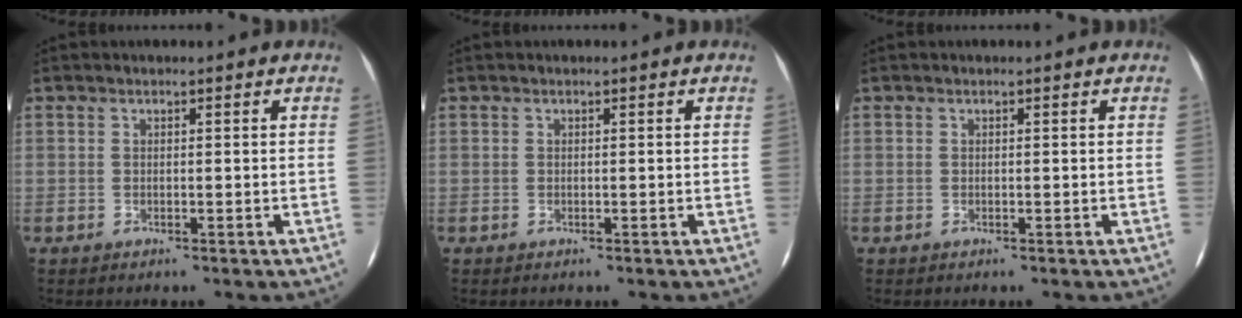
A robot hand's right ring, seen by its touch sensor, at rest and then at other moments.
{"total": 0.0}
{"total": 0.0}